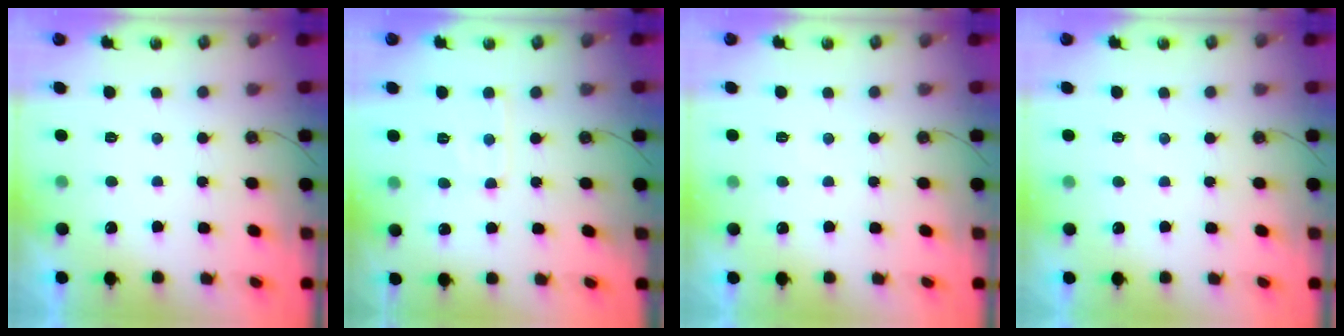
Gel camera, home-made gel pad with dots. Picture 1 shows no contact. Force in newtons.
{"total": 4.6, "press": 4.6, "slide": 0.1}
{"total": 3.0, "press": 3.0, "slide": 0.4}
{"total": 2.8, "press": 2.7, "slide": 0.4}